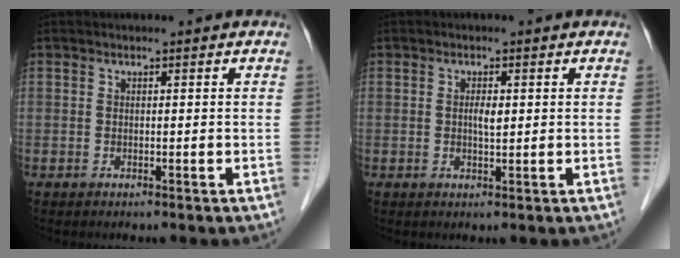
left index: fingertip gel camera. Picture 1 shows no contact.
{"total": 1.8, "force": [0.3, 0.5, 1.7], "torque": [-0.033, 0.000, 0.006]}